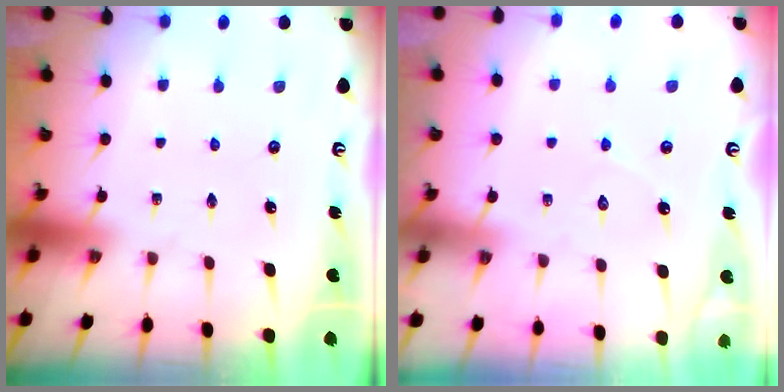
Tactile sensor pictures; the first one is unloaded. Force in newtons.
{"total": 4.3, "press": 4.3, "slide": 0.3}